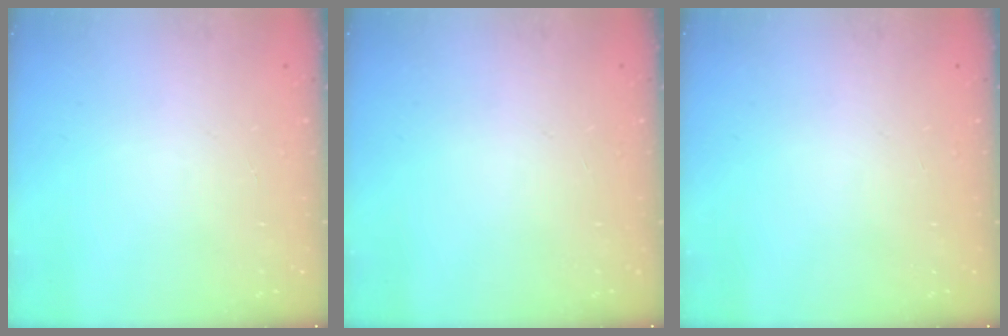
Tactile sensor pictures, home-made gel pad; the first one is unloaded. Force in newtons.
{"total": 0.0}
{"total": 0.0}